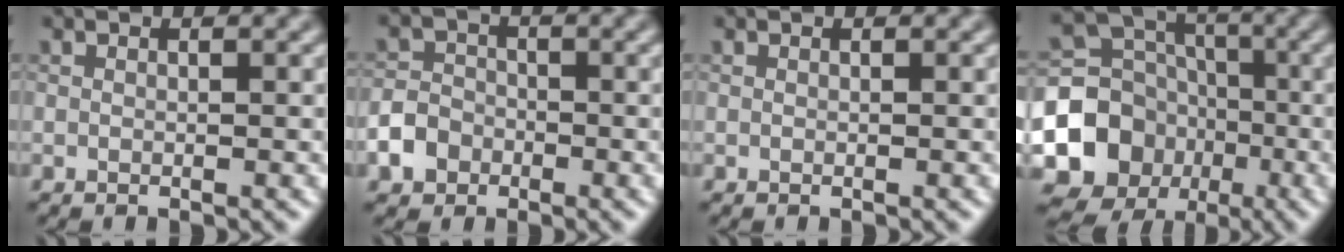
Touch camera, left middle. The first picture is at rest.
{"total": 3.7, "force": [-2.1, 2.9, 1.1], "torque": [-0.009, -0.006, -0.042]}
{"total": 0.0}
{"total": 9.0, "force": [-2.6, 7.9, 3.5], "torque": [-0.077, -0.008, -0.051]}